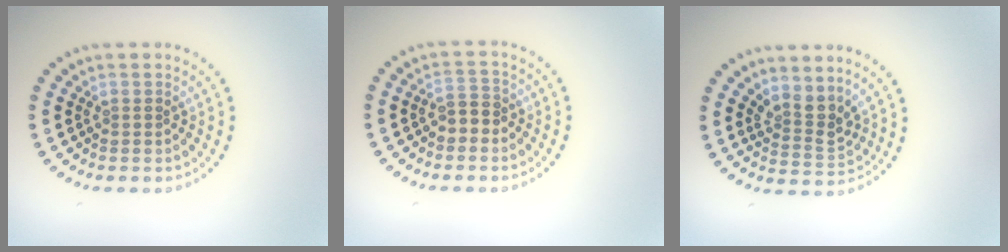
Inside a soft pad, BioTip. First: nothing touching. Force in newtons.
{"total": 2.0, "press": 1.9, "slide": 0.6}
{"total": 2.7, "press": 2.0, "slide": 1.8}